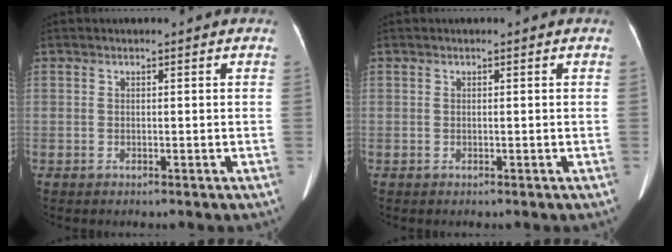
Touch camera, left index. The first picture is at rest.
{"total": 0.0}